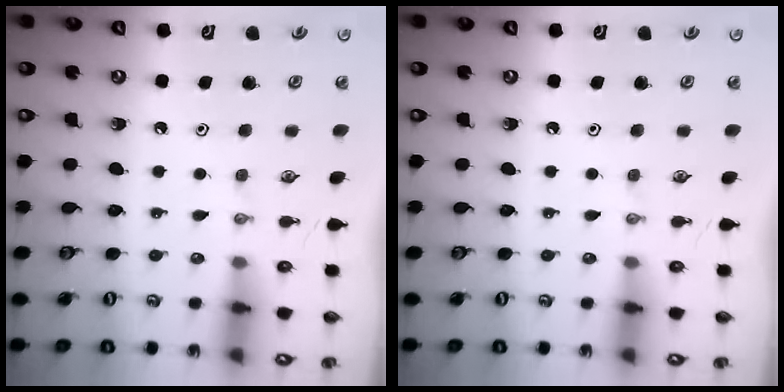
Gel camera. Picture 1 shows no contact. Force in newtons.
{"total": 0.0}